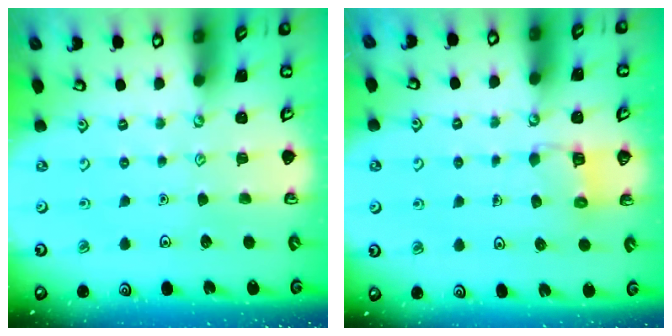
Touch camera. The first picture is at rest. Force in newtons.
{"total": 6.2, "press": 6.2, "slide": 0.3}